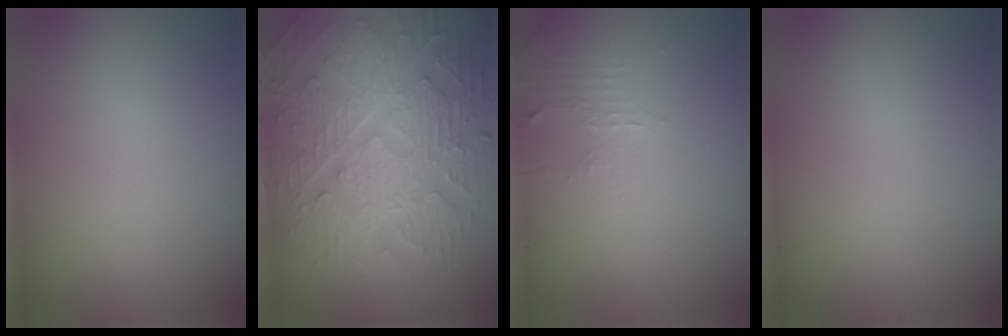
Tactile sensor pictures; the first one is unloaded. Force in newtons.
{"total": 10.6, "press": 7.0, "slide": 8.0}
{"total": 1.8, "press": 1.7, "slide": 0.5}
{"total": 0.0}